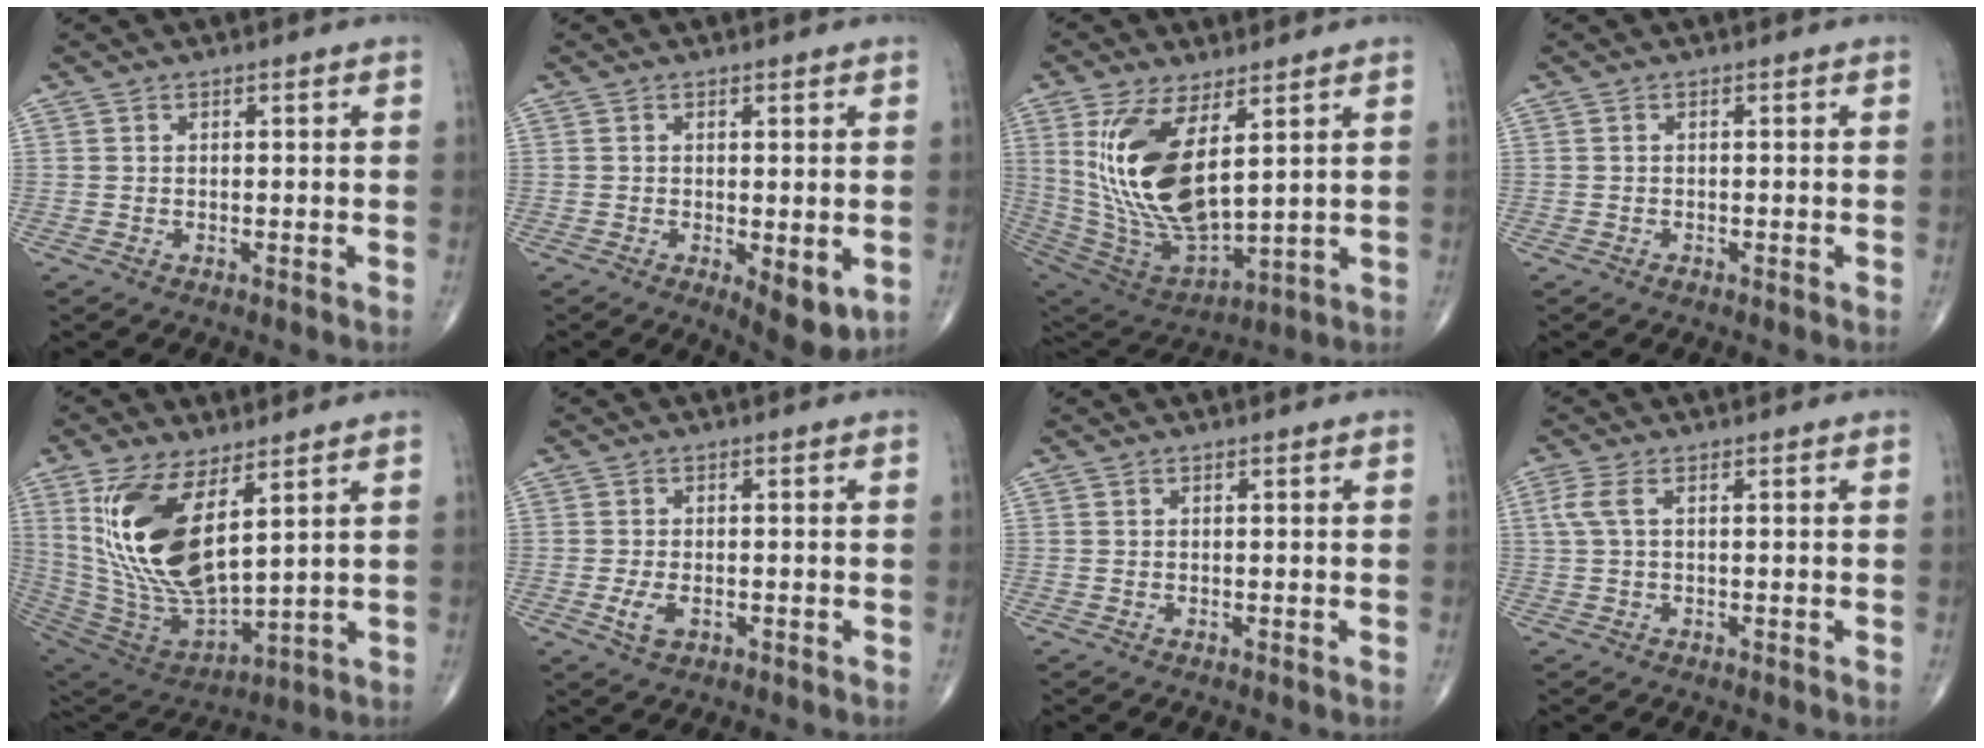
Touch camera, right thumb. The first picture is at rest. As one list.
[{"total": 6.1, "force": [-1.3, 2.4, 5.4], "torque": [-0.072, -0.018, -0.012]}, {"total": 19.0, "force": [5.7, 8.4, 16.1], "torque": [-0.316, -0.032, 0.130]}, {"total": 0.5, "force": [-0.4, 0.3, 0.3], "torque": [-0.003, 0.000, -0.008]}, {"total": 19.8, "force": [7.1, 8.6, 16.3], "torque": [-0.321, -0.037, 0.155]}, {"total": 3.4, "force": [-1.0, 1.8, 2.6], "torque": [-0.056, -0.002, -0.015]}, {"total": 0.0}, {"total": 2.6, "force": [0.6, 0.8, 2.4], "torque": [-0.076, 0.012, 0.015]}]